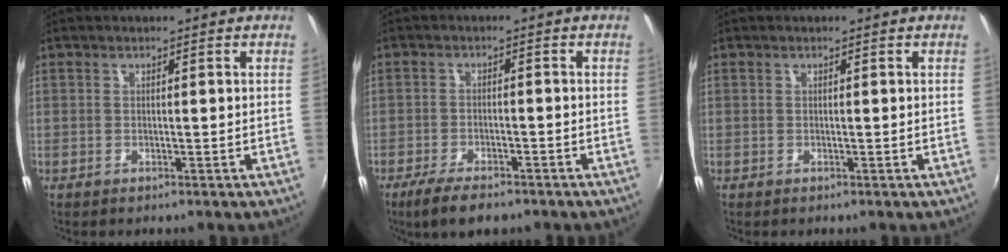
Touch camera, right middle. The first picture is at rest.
{"total": 7.2, "force": [-5.4, 2.0, 4.3], "torque": [-0.102, -0.020, -0.094]}
{"total": 0.0}